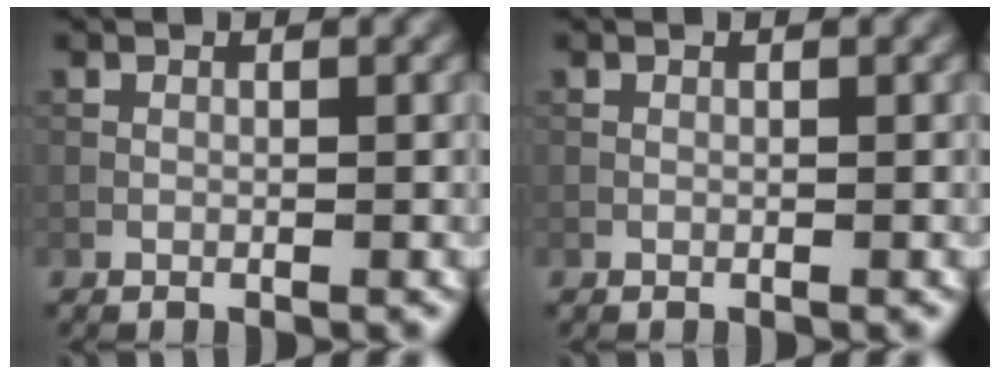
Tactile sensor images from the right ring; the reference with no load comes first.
{"total": 0.0}